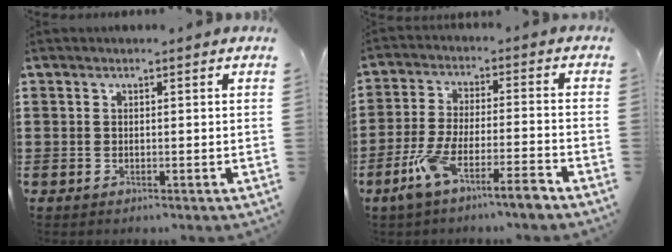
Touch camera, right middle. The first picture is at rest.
{"total": 7.7, "force": [-5.9, 0.5, 4.9], "torque": [-0.105, -0.008, -0.113]}